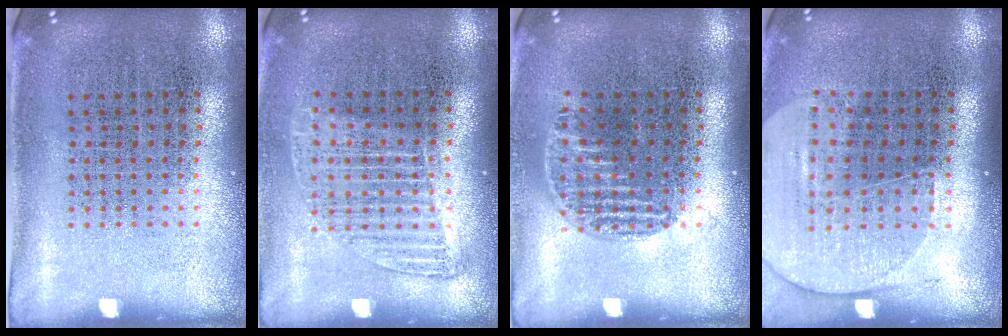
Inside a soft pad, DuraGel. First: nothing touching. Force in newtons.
{"total": 1.3, "press": 1.1, "slide": 0.7}
{"total": 0.9, "press": 0.8, "slide": 0.5}
{"total": 1.7, "press": 1.5, "slide": 0.7}